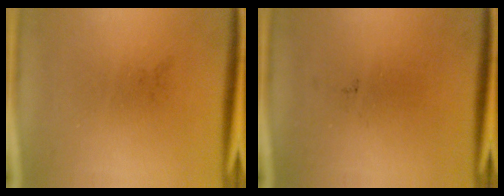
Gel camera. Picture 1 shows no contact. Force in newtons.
{"total": 0.0}